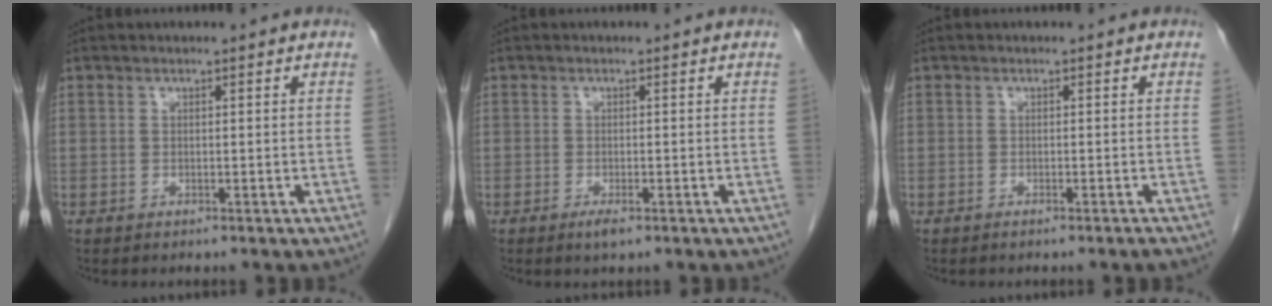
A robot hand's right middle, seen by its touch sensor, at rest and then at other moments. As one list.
[{"total": 1.6, "force": [-0.9, 0.4, 1.3], "torque": [-0.020, -0.001, -0.013]}, {"total": 1.3, "force": [-1.0, -0.3, 0.7], "torque": [-0.011, 0.002, -0.015]}]